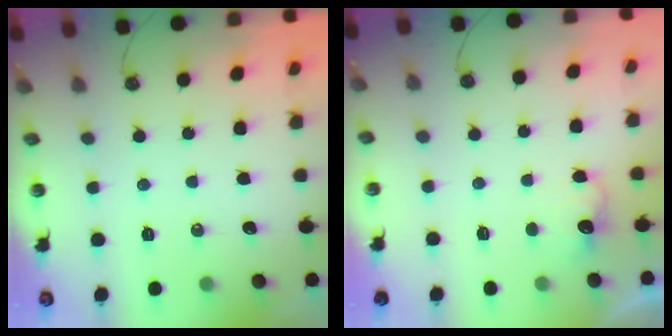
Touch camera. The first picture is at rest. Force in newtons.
{"total": 2.8, "press": 2.7, "slide": 0.9}